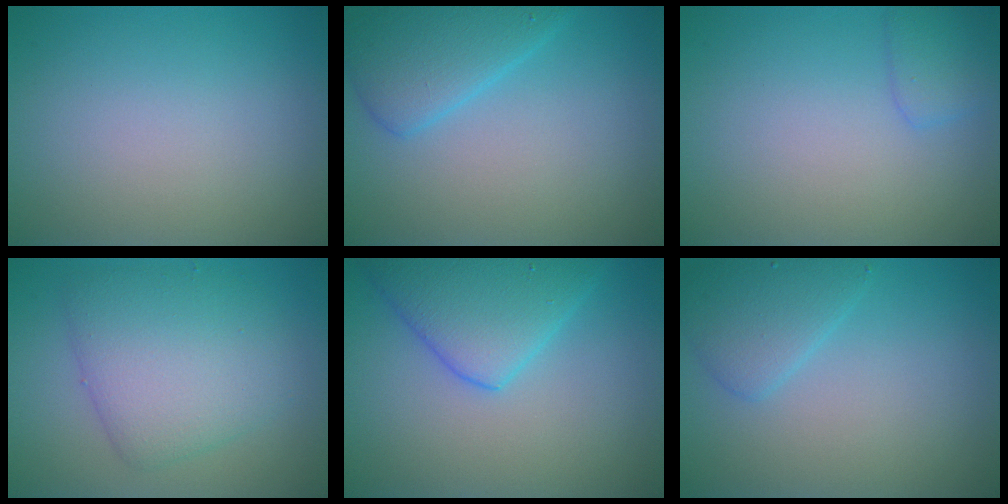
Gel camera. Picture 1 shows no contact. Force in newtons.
{"total": 4.3, "press": 4.2, "slide": 0.4}
{"total": 1.6, "press": 1.6, "slide": 0.1}
{"total": 5.8, "press": 5.8, "slide": 0.3}
{"total": 5.8, "press": 5.8, "slide": 0.3}
{"total": 2.8, "press": 2.8, "slide": 0.1}